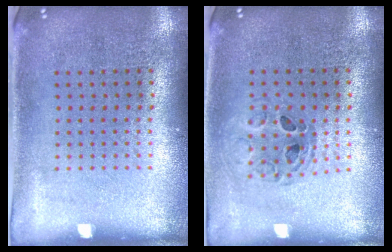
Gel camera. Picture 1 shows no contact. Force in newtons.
{"total": 0.5, "press": 0.4, "slide": 0.2}